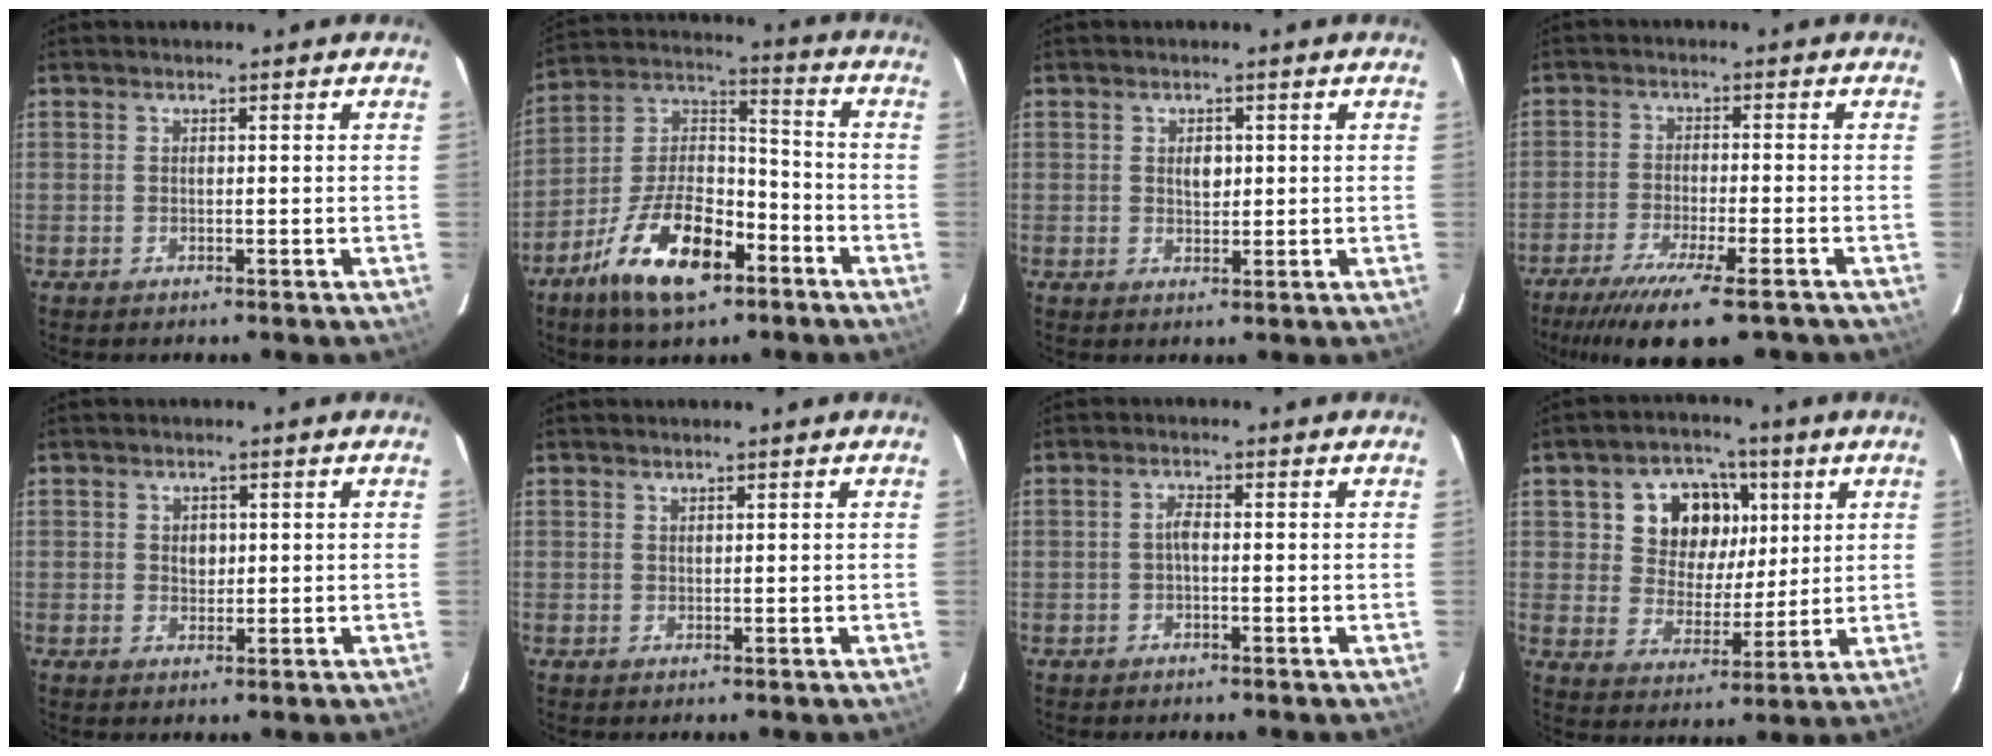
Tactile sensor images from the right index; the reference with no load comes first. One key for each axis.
{"total": 17.4, "fx": -9.6, "fy": 7.8, "fz": 12.2, "tx": -0.246, "ty": 0.007, "tz": -0.167}
{"total": 2.4, "fx": 0.4, "fy": 1.6, "fz": 1.7, "tx": -0.025, "ty": 0.003, "tz": 0.007}
{"total": 13.6, "fx": -10.4, "fy": 2.2, "fz": 8.6, "tx": -0.177, "ty": -0.046, "tz": -0.171}
{"total": 2.2, "fx": 0.3, "fy": 1.9, "fz": 1.1, "tx": -0.015, "ty": 0.003, "tz": 0.005}
{"total": 0.5, "fx": 0.5, "fy": 0.2, "fz": 0.1, "tx": 0.000, "ty": 0.001, "tz": 0.010}
{"total": 1.5, "fx": -0.3, "fy": 0.5, "fz": 1.4, "tx": -0.028, "ty": 0.007, "tz": -0.008}
{"total": 11.9, "fx": 4.1, "fy": 9.6, "fz": 5.7, "tx": -0.118, "ty": 0.020, "tz": 0.073}